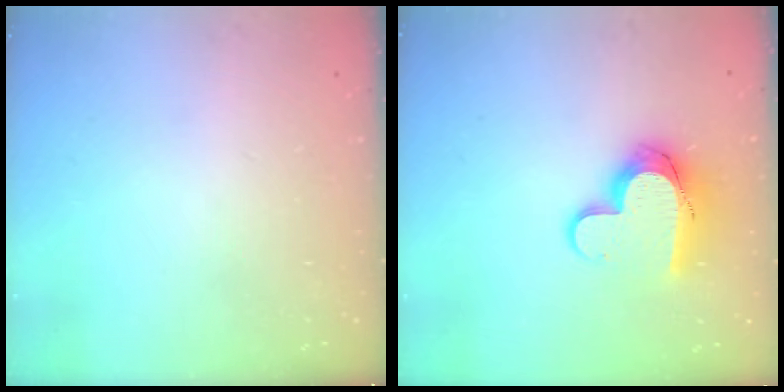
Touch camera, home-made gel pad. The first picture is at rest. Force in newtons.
{"total": 12.4, "press": 12.4, "slide": 0.6}